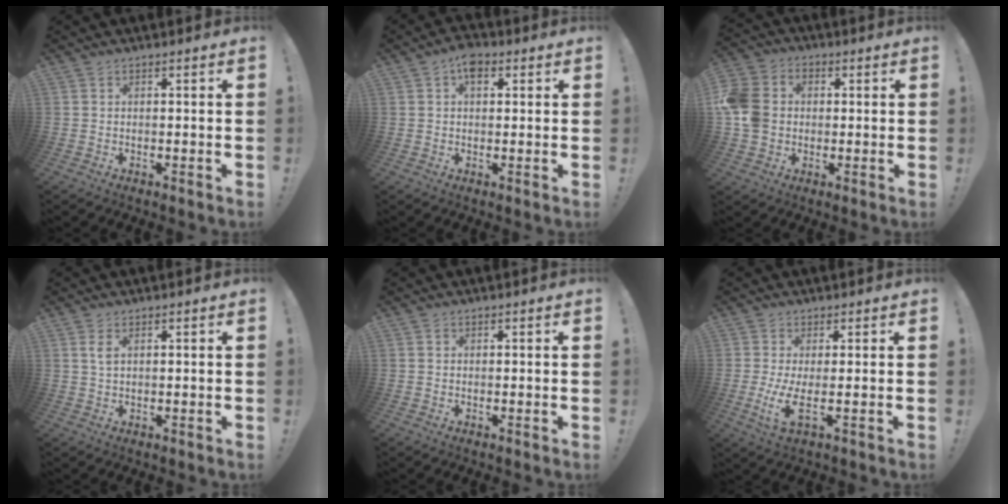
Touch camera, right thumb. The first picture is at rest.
{"total": 5.0, "force": [2.3, 3.0, 3.2], "torque": [-0.044, -0.005, 0.040]}
{"total": 11.9, "force": [0.0, 10.0, 6.4], "torque": [-0.123, 0.014, 0.003]}
{"total": 2.2, "force": [0.9, 0.9, 1.8], "torque": [-0.031, -0.002, 0.015]}
{"total": 0.0}
{"total": 6.2, "force": [0.1, 1.1, 6.1], "torque": [-0.107, -0.027, 0.002]}